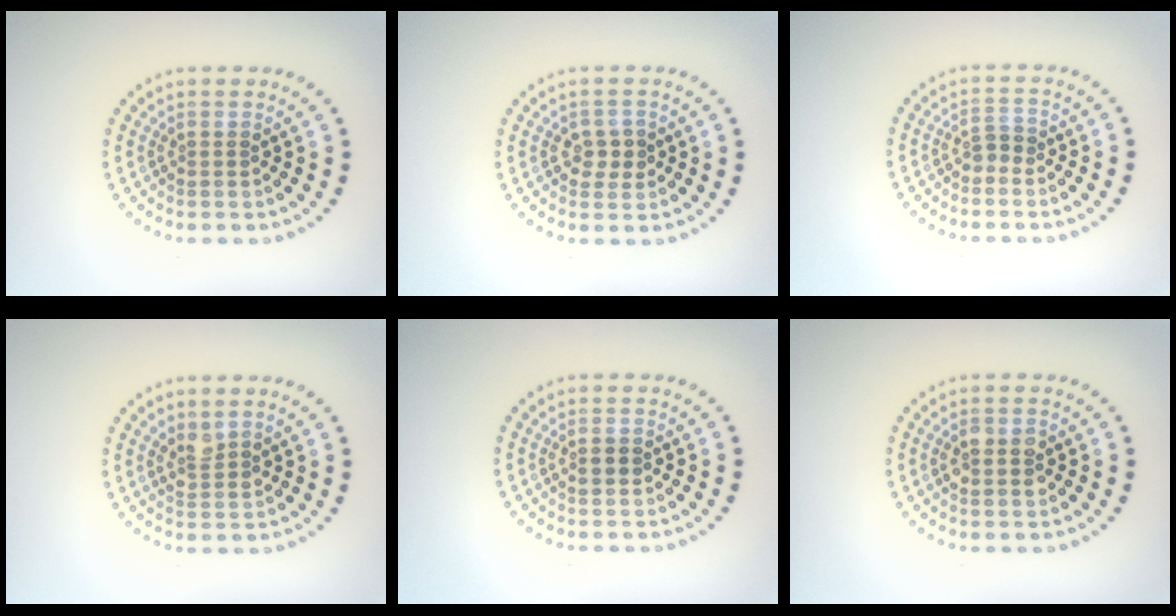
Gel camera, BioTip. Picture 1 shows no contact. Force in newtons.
{"total": 2.2, "press": 2.1, "slide": 0.5}
{"total": 1.2, "press": 1.0, "slide": 0.5}
{"total": 1.6, "press": 1.4, "slide": 0.8}
{"total": 1.2, "press": 1.2, "slide": 0.3}
{"total": 2.4, "press": 2.4, "slide": 0.2}